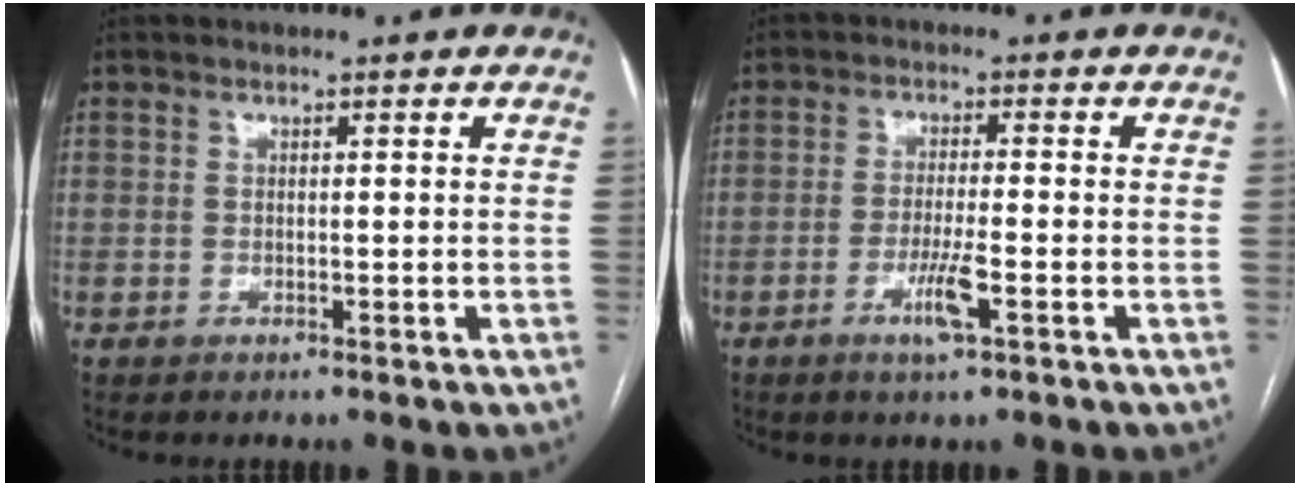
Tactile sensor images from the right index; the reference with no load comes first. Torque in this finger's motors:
{"motor_torque": [-0.01, 0.10, 0.09, 0.02]}